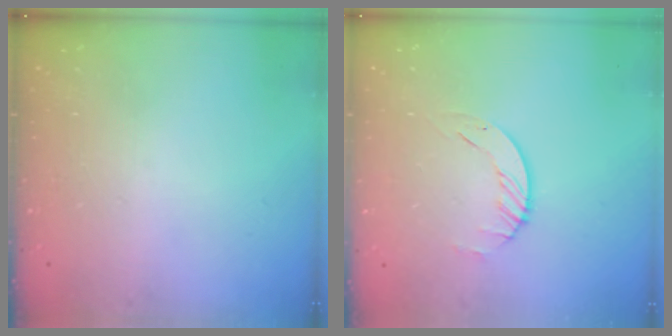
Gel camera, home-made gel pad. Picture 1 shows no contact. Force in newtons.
{"total": 2.3, "press": 2.3, "slide": 0.3}